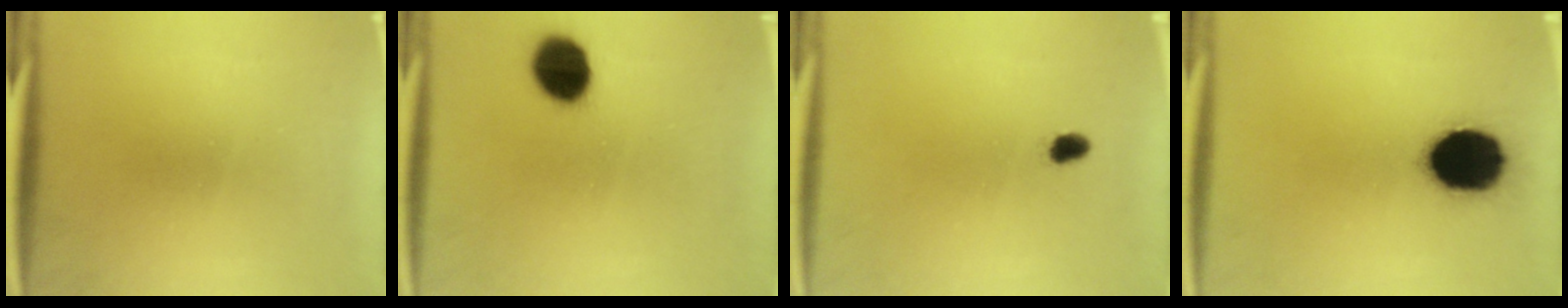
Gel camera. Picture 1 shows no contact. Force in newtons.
{"total": 9.5}
{"total": 1.8}
{"total": 17.2}